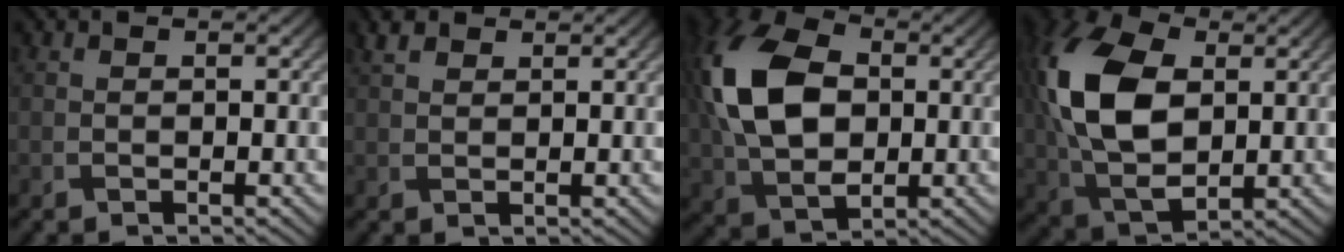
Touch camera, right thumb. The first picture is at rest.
{"total": 2.1, "force": [1.5, 1.0, 1.0], "torque": [-0.028, 0.009, 0.033]}
{"total": 14.1, "force": [1.2, 9.5, 10.3], "torque": [-0.250, 0.016, 0.016]}
{"total": 15.0, "force": [2.3, 9.4, 11.5], "torque": [-0.284, 0.016, 0.041]}